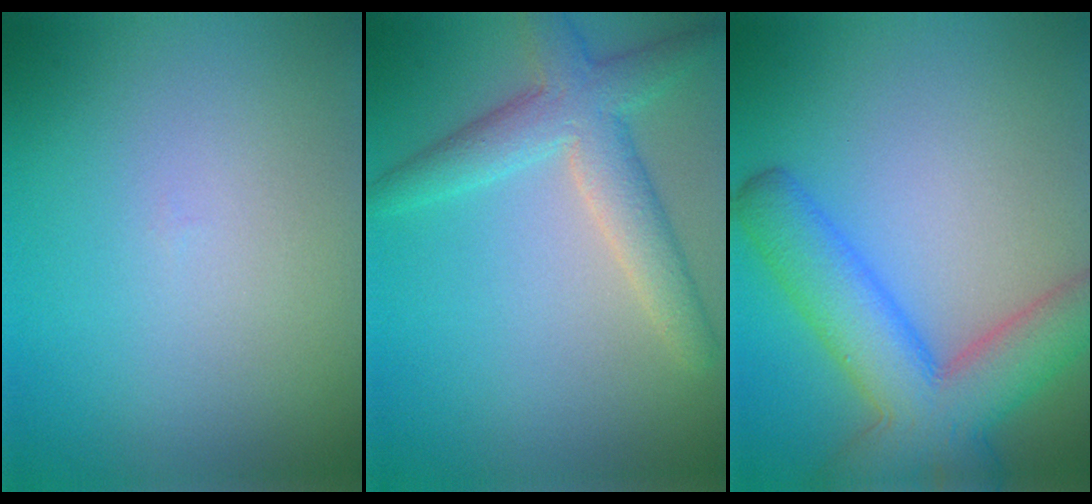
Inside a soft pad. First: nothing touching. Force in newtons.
{"total": 4.7, "press": 4.7, "slide": 0.2}
{"total": 8.2, "press": 8.1, "slide": 0.5}